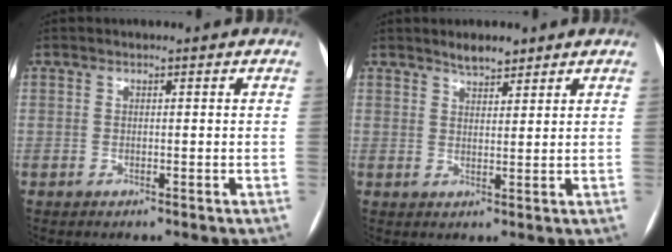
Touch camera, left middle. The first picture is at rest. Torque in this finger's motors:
{"motor_torque": [0.07, -0.02, -0.03, 0.00]}